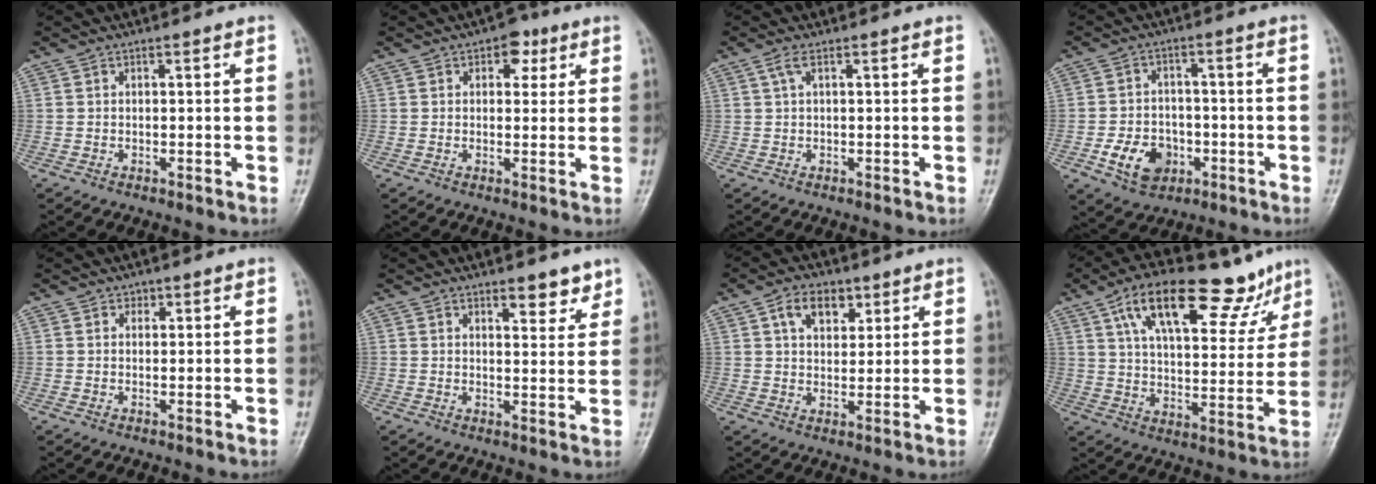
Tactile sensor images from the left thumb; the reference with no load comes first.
{"total": 4.3, "force": [1.9, 2.9, 2.5], "torque": [-0.003, -0.001, 0.019]}
{"total": 1.4, "force": [0.6, 0.3, 1.3], "torque": [-0.039, 0.011, 0.016]}
{"total": 8.6, "force": [-3.2, 6.4, 4.7], "torque": [-0.054, 0.016, -0.051]}
{"total": 0.8, "force": [0.4, 0.7, 0.0], "torque": [0.011, -0.003, 0.007]}
{"total": 4.7, "force": [3.4, 1.9, 2.6], "torque": [-0.013, -0.023, 0.047]}
{"total": 7.1, "force": [3.4, 4.6, 4.2], "torque": [-0.043, -0.013, 0.055]}
{"total": 21.6, "force": [13.0, 9.1, 14.5], "torque": [-0.183, -0.023, 0.210]}